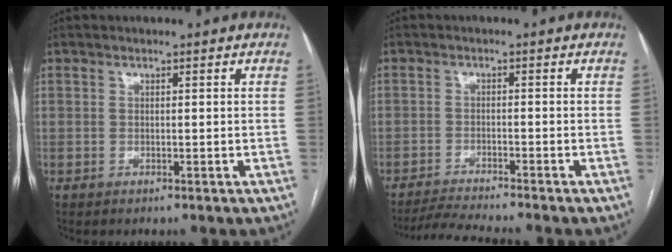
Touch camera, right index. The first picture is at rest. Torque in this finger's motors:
{"motor_torque": [-1.03, -1.10, -0.83, -0.11]}